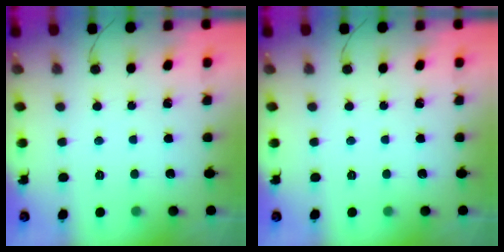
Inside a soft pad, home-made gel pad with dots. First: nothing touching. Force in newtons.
{"total": 0.0}